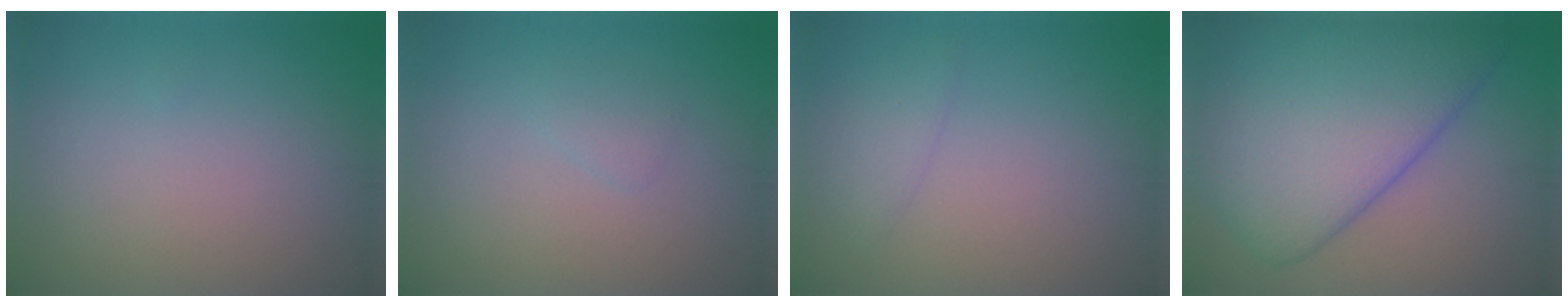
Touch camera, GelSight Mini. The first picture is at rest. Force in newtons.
{"total": 0.9, "press": 0.9, "slide": 0.1}
{"total": 1.5, "press": 1.5, "slide": 0.2}
{"total": 12.0, "press": 12.0, "slide": 0.5}